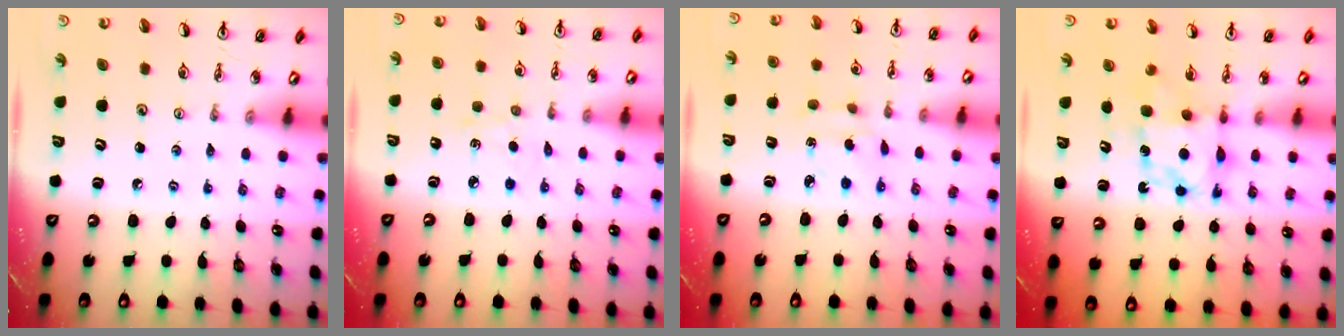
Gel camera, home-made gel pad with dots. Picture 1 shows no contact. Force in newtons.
{"total": 4.1, "press": 4.1, "slide": 0.4}
{"total": 3.6, "press": 3.6, "slide": 0.4}
{"total": 6.7, "press": 6.7, "slide": 0.5}